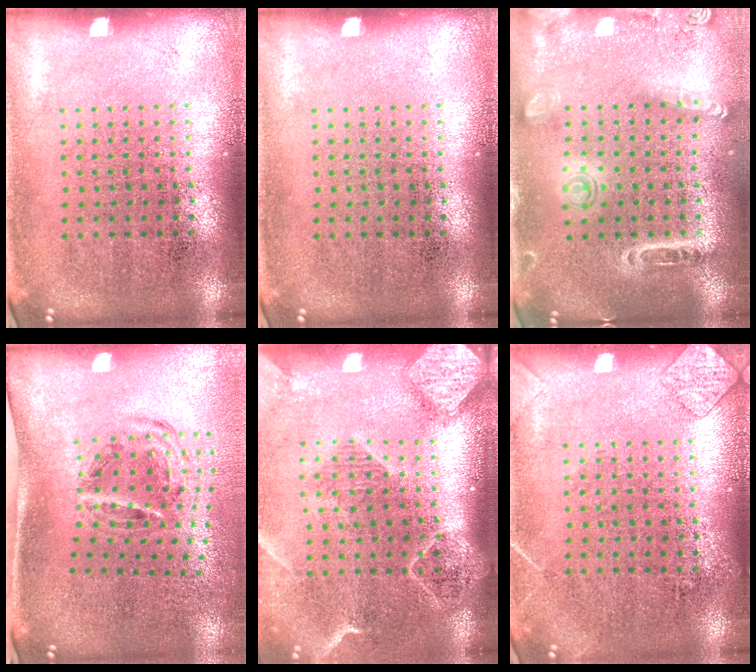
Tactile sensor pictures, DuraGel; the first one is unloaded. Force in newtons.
{"total": 0.0}
{"total": 1.6, "press": 1.5, "slide": 0.5}
{"total": 1.2, "press": 1.0, "slide": 0.6}
{"total": 2.5, "press": 2.0, "slide": 1.4}
{"total": 1.4, "press": 1.4, "slide": 0.1}